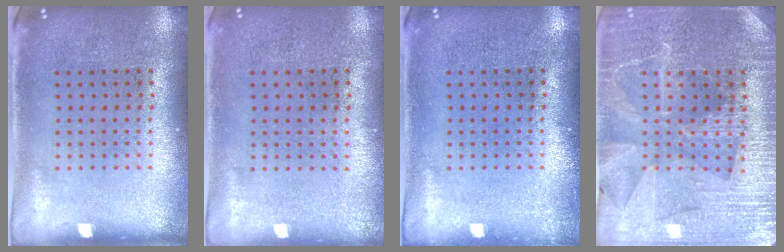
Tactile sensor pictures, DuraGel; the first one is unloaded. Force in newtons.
{"total": 0.0}
{"total": 0.6, "press": 0.6, "slide": 0.1}
{"total": 3.8, "press": 3.7, "slide": 1.2}